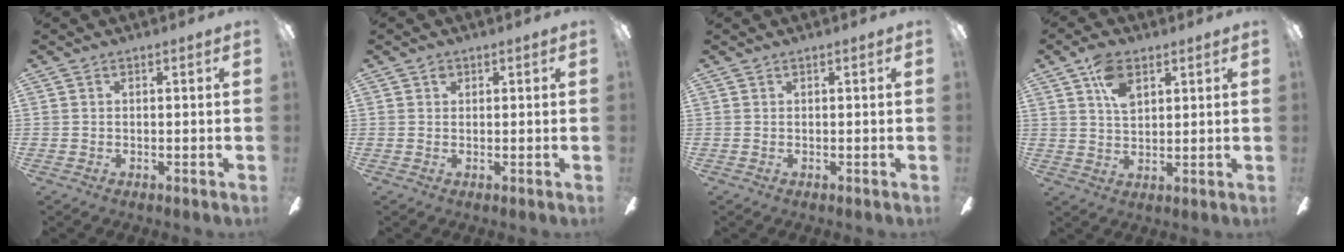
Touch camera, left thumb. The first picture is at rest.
{"total": 1.1, "force": [0.5, 0.8, 0.5], "torque": [-0.011, 0.004, 0.008]}
{"total": 0.0}
{"total": 7.6, "force": [3.6, 4.4, 5.0], "torque": [-0.091, 0.002, 0.066]}